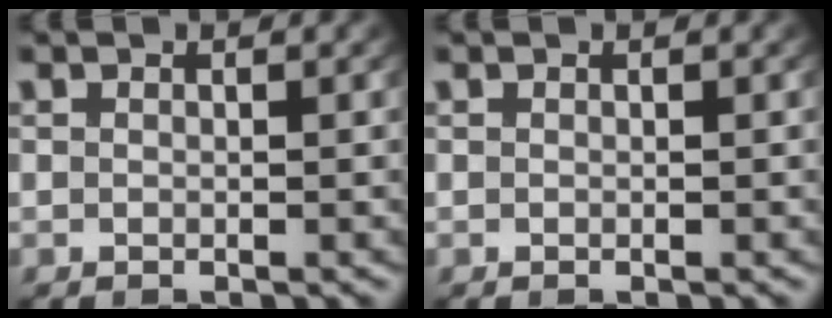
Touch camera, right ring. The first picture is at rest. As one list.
[{"total": 0.0}]